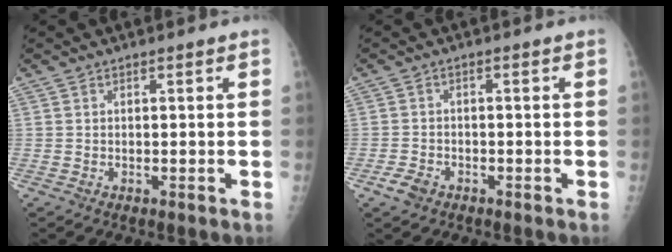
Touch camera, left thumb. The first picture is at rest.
{"total": 2.9, "force": [-1.9, 1.8, 1.3], "torque": [-0.024, 0.008, -0.030]}